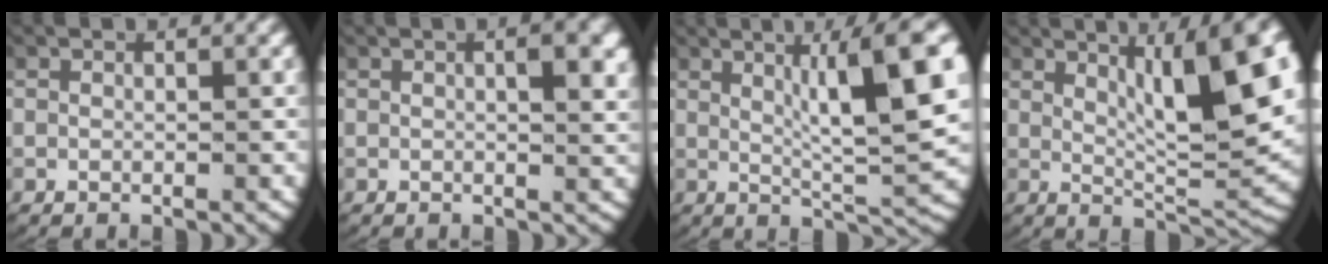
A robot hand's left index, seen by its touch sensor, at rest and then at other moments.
{"total": 2.8, "force": [0.9, 0.8, 2.5], "torque": [-0.032, 0.006, 0.010]}
{"total": 10.1, "force": [2.7, 3.4, 9.1], "torque": [-0.127, 0.003, 0.044]}
{"total": 10.6, "force": [3.1, 3.8, 9.3], "torque": [-0.129, -0.009, 0.054]}